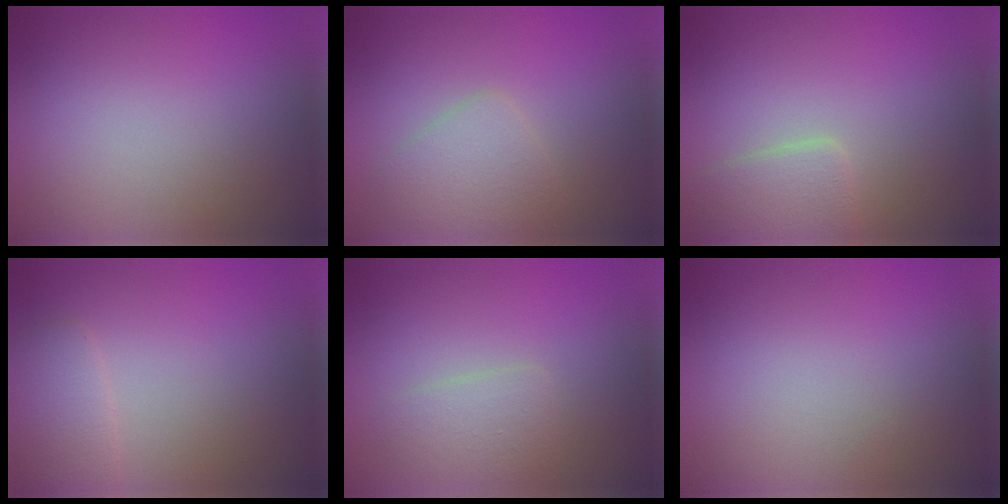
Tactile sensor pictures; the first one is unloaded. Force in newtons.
{"total": 2.8, "press": 2.8, "slide": 0.0}
{"total": 2.6, "press": 2.5, "slide": 0.3}
{"total": 2.4, "press": 2.4, "slide": 0.1}
{"total": 1.9, "press": 1.9, "slide": 0.0}
{"total": 0.0}